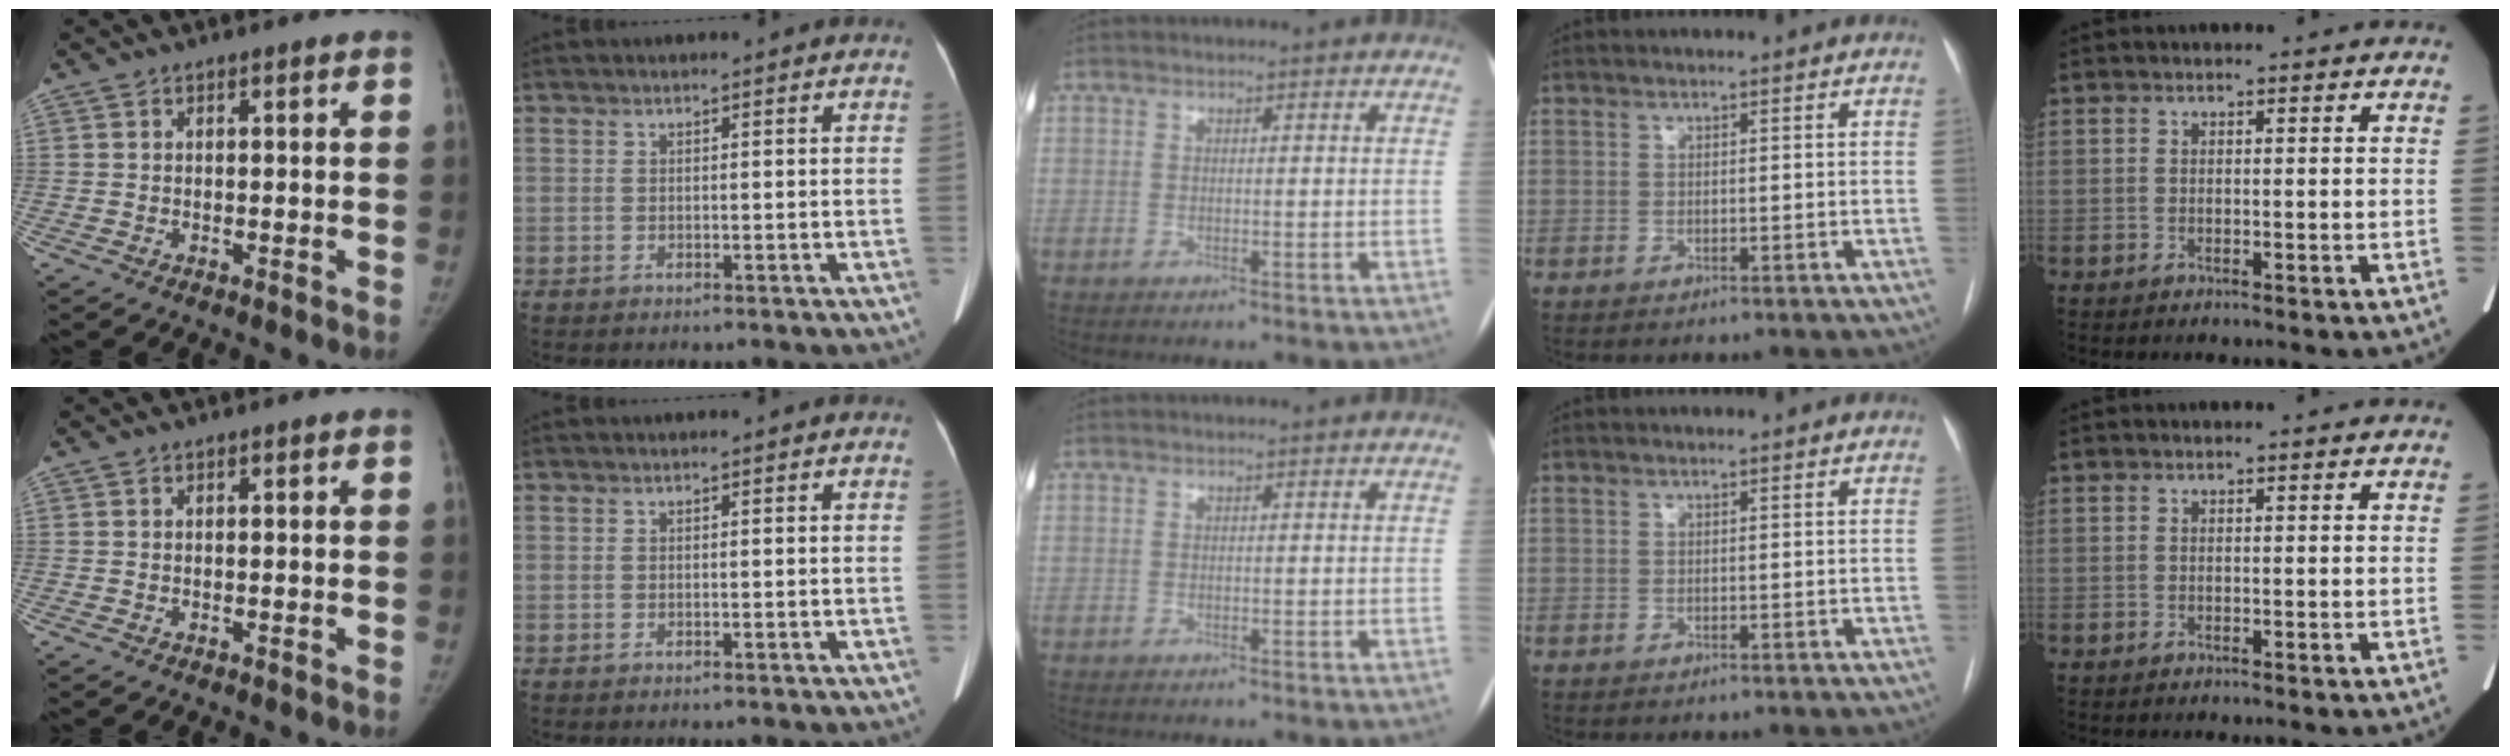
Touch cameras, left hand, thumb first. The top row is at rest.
{}